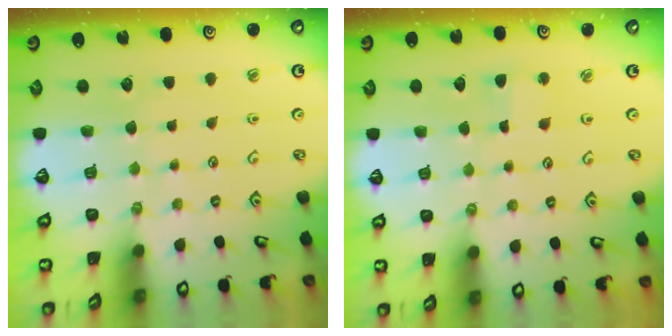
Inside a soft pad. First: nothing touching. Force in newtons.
{"total": 2.9, "press": 2.9, "slide": 0.3}